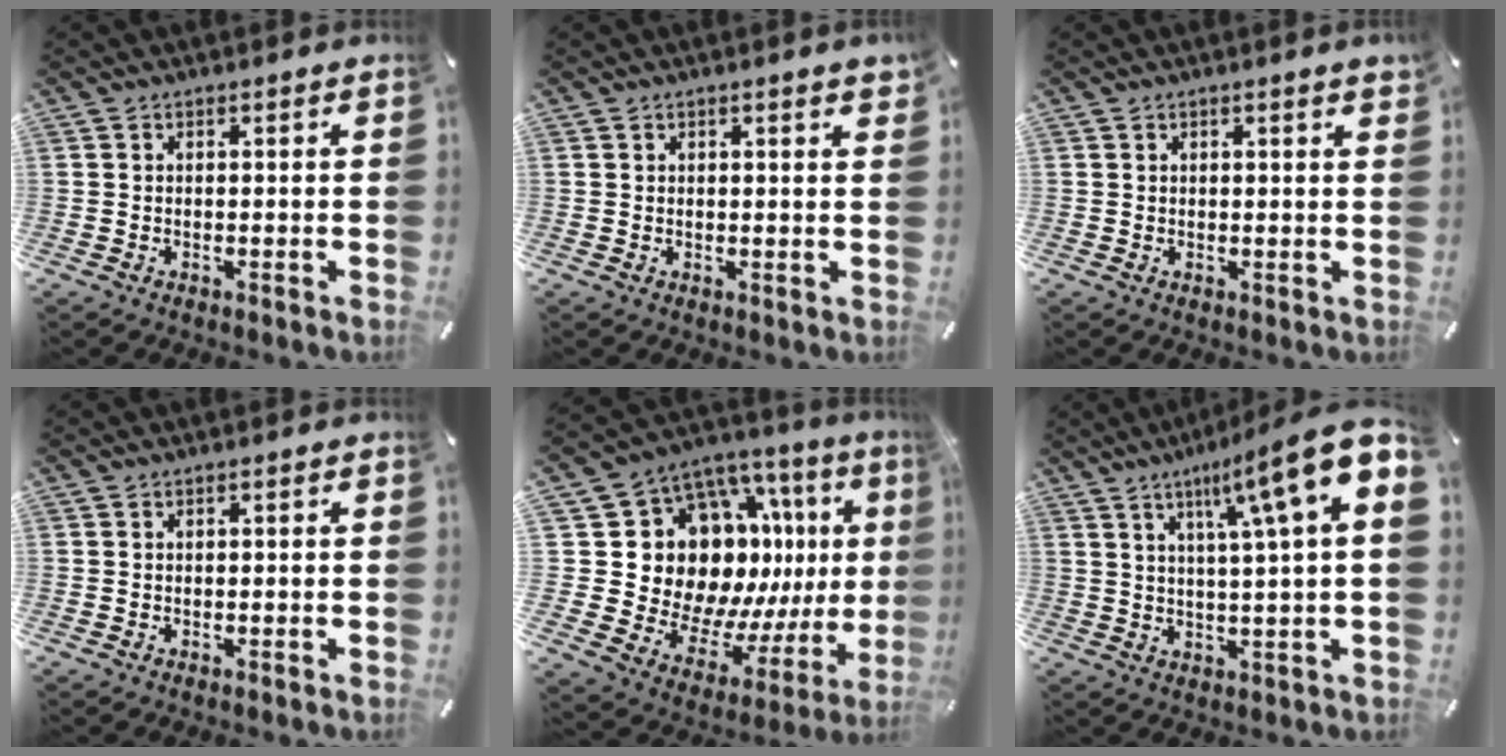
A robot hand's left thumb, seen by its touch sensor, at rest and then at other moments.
{"total": 1.4, "force": [1.0, 0.1, 1.1], "torque": [-0.022, 0.002, 0.016]}
{"total": 1.1, "force": [0.8, 0.0, 0.8], "torque": [-0.017, 0.000, 0.013]}
{"total": 0.0}
{"total": 20.5, "force": [6.1, 14.9, 12.6], "torque": [-0.207, -0.083, 0.155]}
{"total": 14.8, "force": [6.6, 1.2, 13.2], "torque": [-0.216, -0.034, 0.094]}